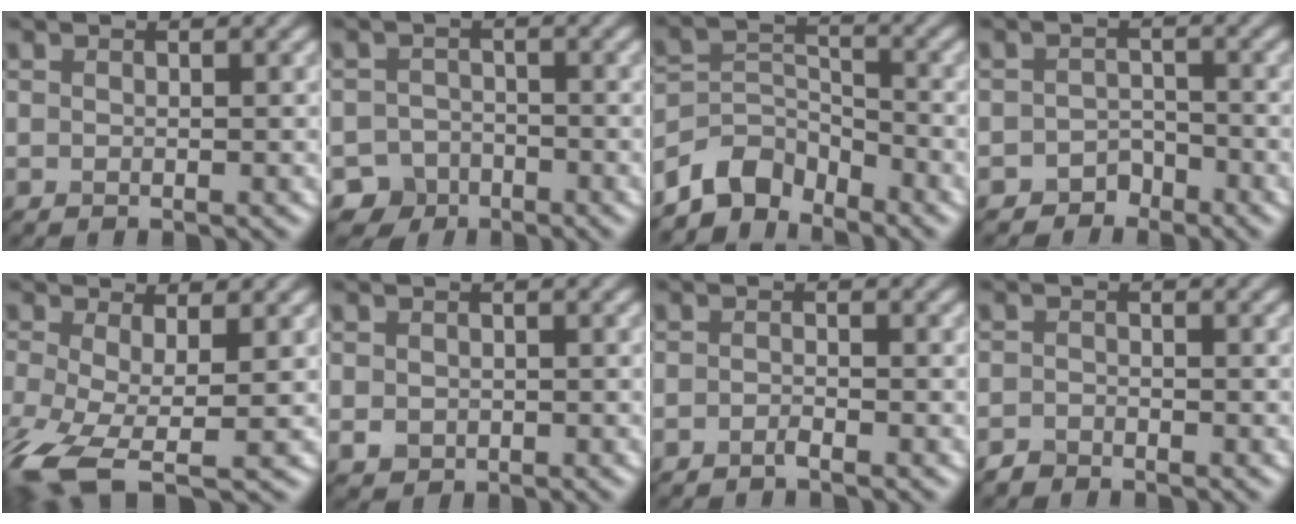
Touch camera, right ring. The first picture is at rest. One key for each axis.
{"total": 4.0, "fx": -2.9, "fy": 2.8, "fz": 0.3, "tx": 0.017, "ty": 0.001, "tz": -0.048}
{"total": 5.1, "fx": -4.3, "fy": 2.5, "fz": 1.3, "tx": -0.015, "ty": 0.000, "tz": -0.092}
{"total": 2.2, "fx": -1.7, "fy": 1.3, "fz": 0.2, "tx": 0.006, "ty": 0.010, "tz": -0.033}
{"total": 7.2, "fx": -3.2, "fy": 2.4, "fz": 6.0, "tx": -0.142, "ty": -0.023, "tz": -0.070}
{"total": 1.2, "fx": 0.0, "fy": 1.1, "fz": 0.5, "tx": -0.006, "ty": -0.004, "tz": -0.001}
{"total": 0.8, "fx": -0.6, "fy": 0.1, "fz": 0.4, "tx": -0.009, "ty": 0.003, "tz": -0.014}
{"total": 1.2, "fx": -1.1, "fy": 0.4, "fz": 0.0, "tx": 0.002, "ty": 0.002, "tz": -0.023}